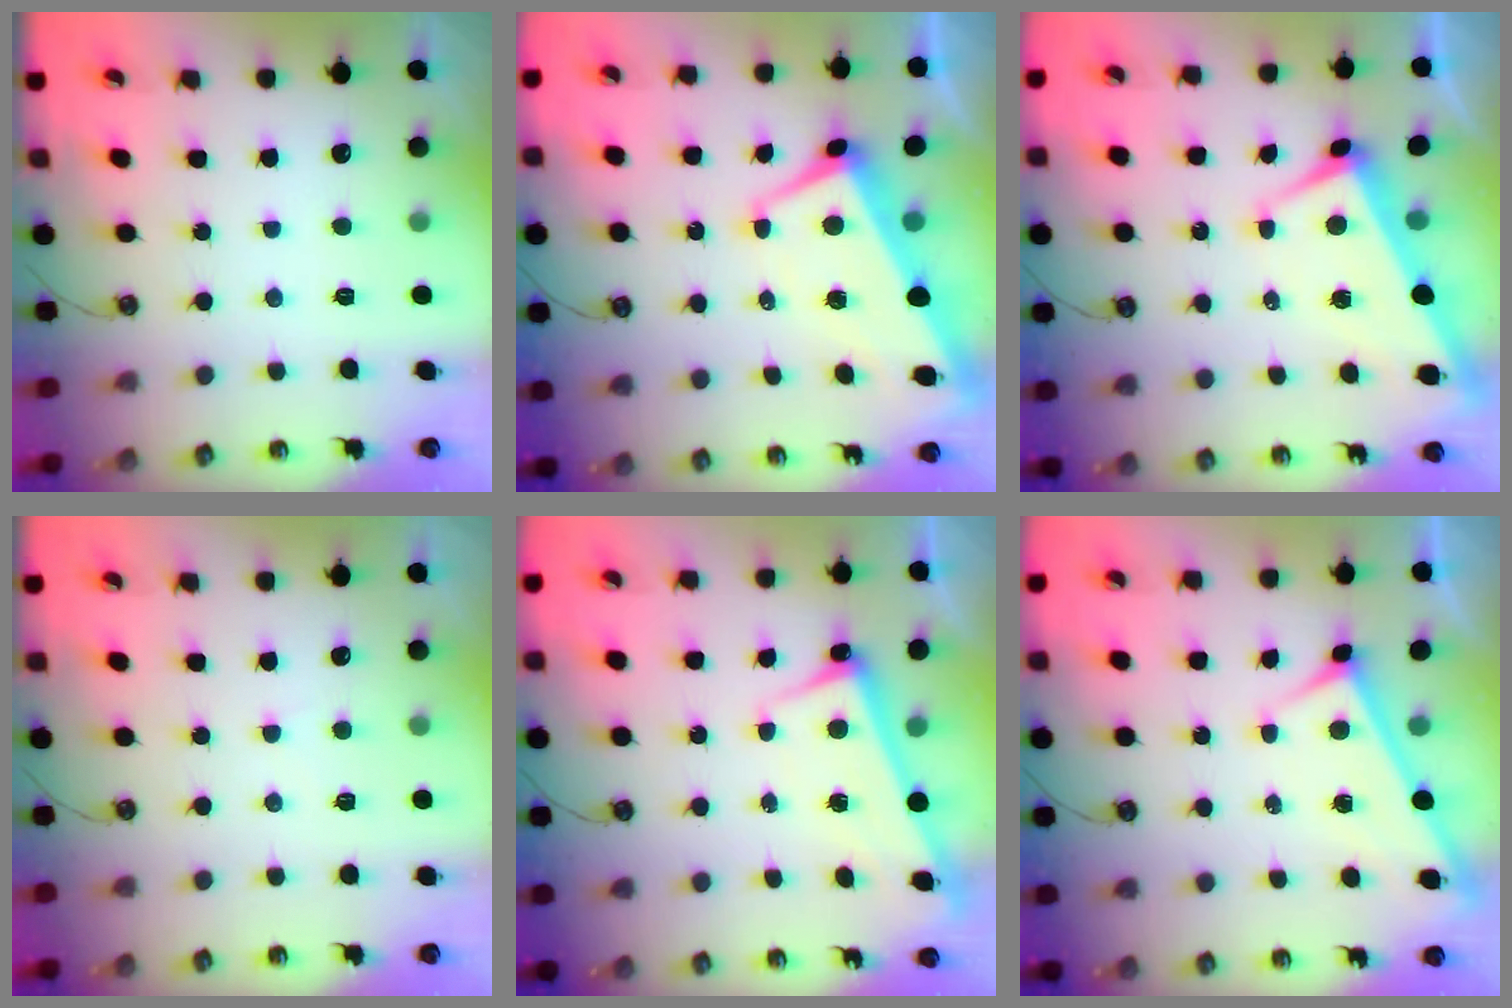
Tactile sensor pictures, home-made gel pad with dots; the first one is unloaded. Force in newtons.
{"total": 1.7, "press": 1.1, "slide": 1.4}
{"total": 1.6, "press": 1.3, "slide": 0.9}
{"total": 3.6, "press": 3.5, "slide": 0.4}
{"total": 2.8, "press": 2.7, "slide": 0.4}
{"total": 2.9, "press": 2.9, "slide": 0.3}